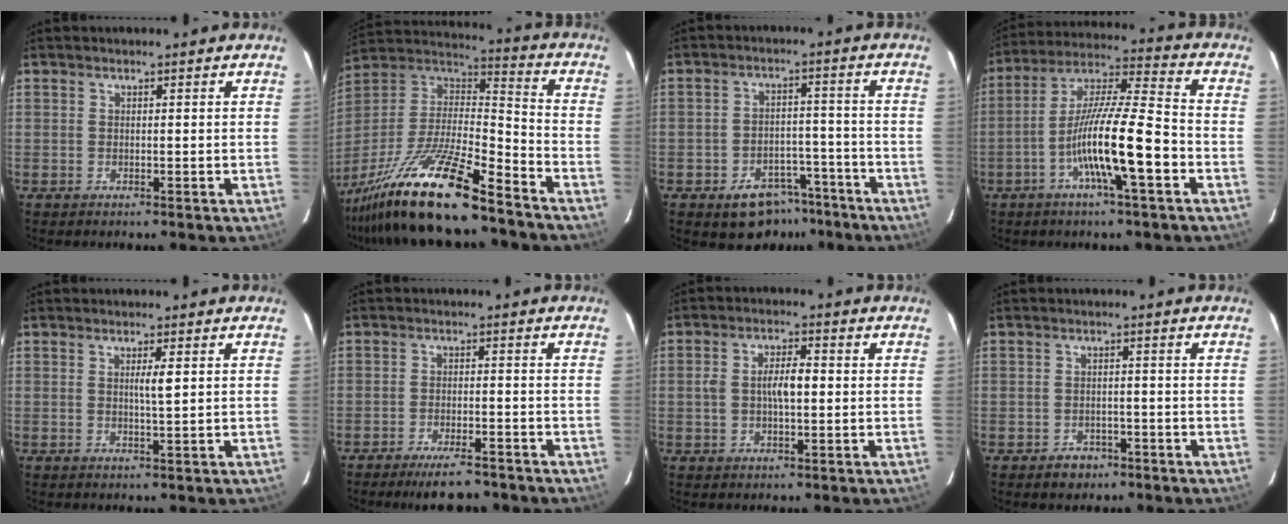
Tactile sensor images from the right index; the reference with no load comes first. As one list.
[{"total": 21.7, "force": [-16.2, 2.6, 14.2], "torque": [-0.295, -0.025, -0.302]}, {"total": 8.2, "force": [-5.5, 5.1, 3.4], "torque": [-0.042, 0.017, -0.076]}, {"total": 14.2, "force": [-4.9, 0.8, 13.3], "torque": [-0.245, 0.007, -0.089]}, {"total": 2.2, "force": [0.5, -0.1, 2.1], "torque": [-0.041, -0.002, 0.008]}, {"total": 6.5, "force": [-5.5, 1.3, 3.2], "torque": [-0.052, -0.010, -0.089]}, {"total": 5.4, "force": [0.1, 2.0, 5.0], "torque": [-0.100, 0.013, 0.002]}, {"total": 2.9, "force": [-1.8, 2.1, 0.7], "torque": [-0.009, 0.007, -0.021]}]